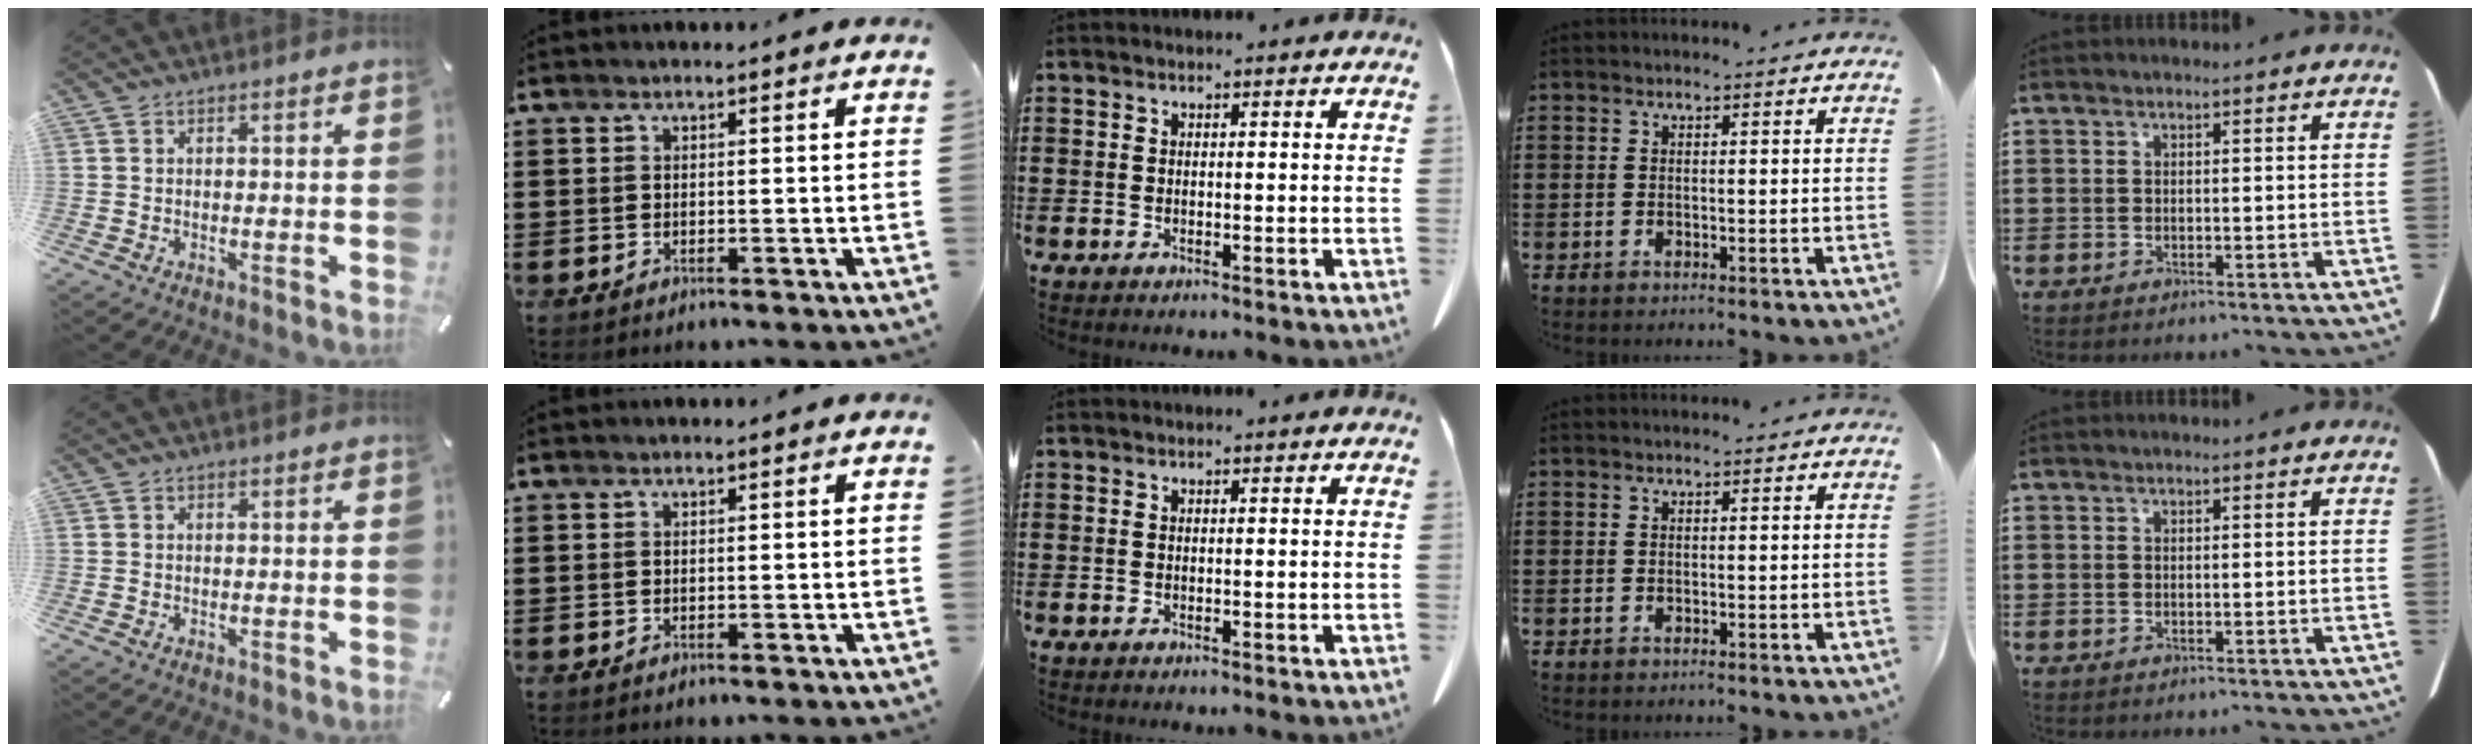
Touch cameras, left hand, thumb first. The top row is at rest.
{}